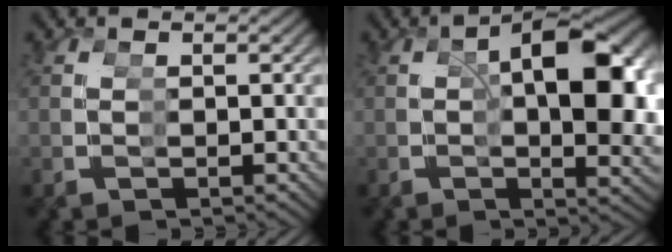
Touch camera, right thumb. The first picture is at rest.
{"total": 9.1, "force": [0.9, 3.0, 8.6], "torque": [-0.099, 0.010, 0.016]}